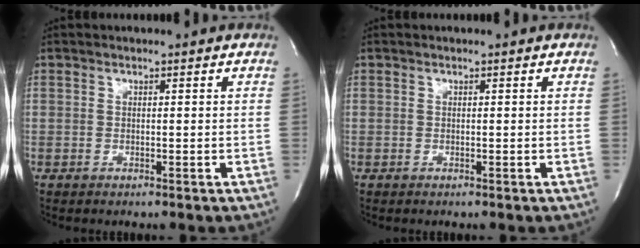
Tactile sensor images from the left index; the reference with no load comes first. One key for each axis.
{"total": 0.0}